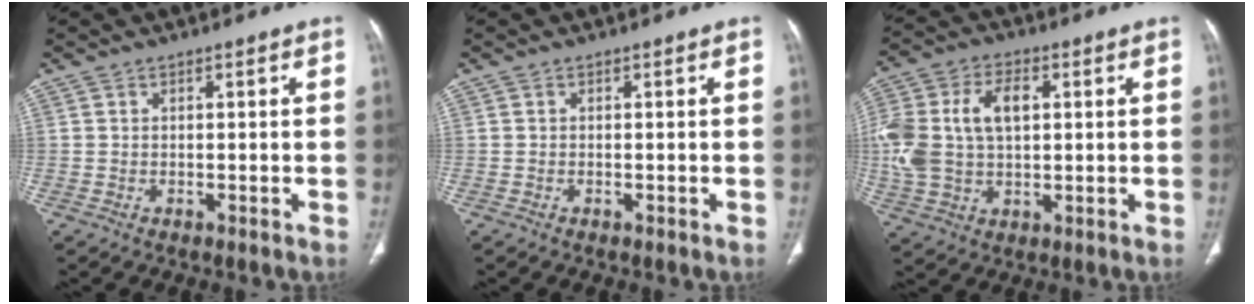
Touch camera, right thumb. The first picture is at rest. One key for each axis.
{"total": 0.0}
{"total": 16.7, "fx": 2.4, "fy": 10.7, "fz": 12.6, "tx": -0.283, "ty": 0.017, "tz": 0.049}